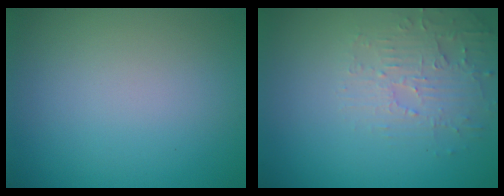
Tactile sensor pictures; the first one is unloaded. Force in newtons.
{"total": 3.2, "press": 3.1, "slide": 0.7}